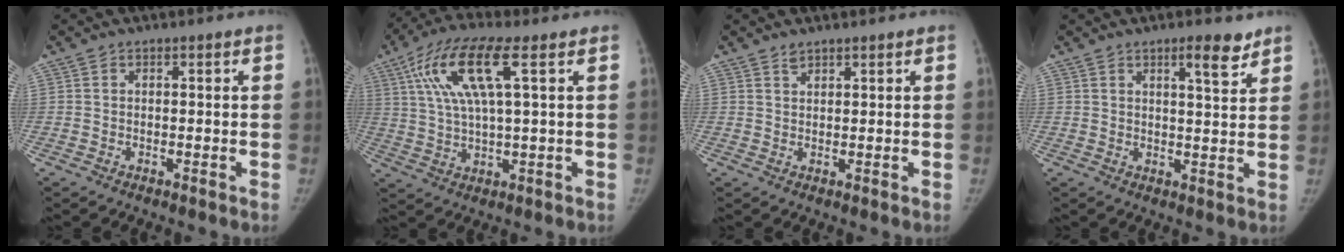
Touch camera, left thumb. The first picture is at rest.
{"total": 12.9, "force": [4.7, 3.0, 11.6], "torque": [-0.254, 0.008, 0.088]}
{"total": 1.2, "force": [1.1, 0.4, 0.3], "torque": [0.004, -0.007, 0.019]}
{"total": 5.1, "force": [3.5, 1.1, 3.5], "torque": [-0.044, -0.025, 0.051]}